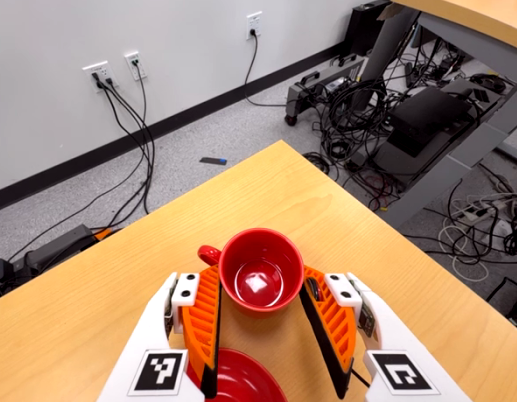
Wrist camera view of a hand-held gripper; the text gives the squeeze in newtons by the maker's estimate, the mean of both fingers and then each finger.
{"total": 0.6, "left": 1.1, "right": 0.0}